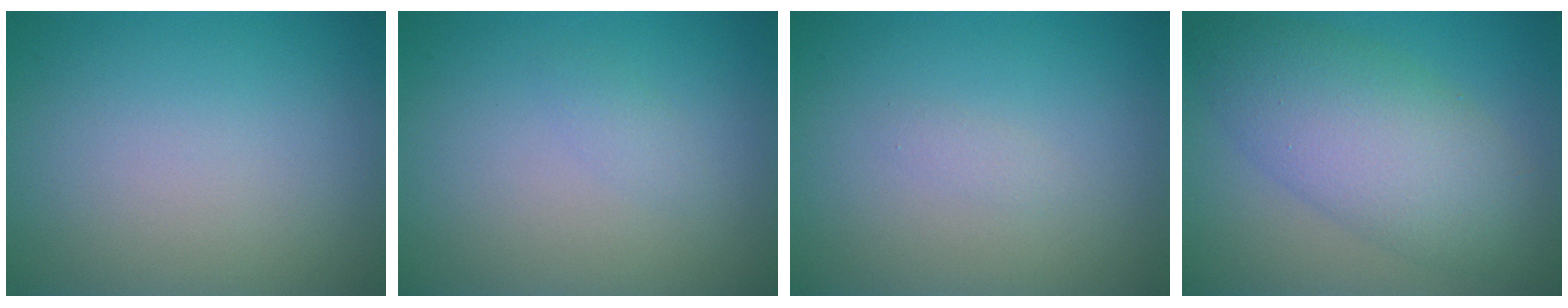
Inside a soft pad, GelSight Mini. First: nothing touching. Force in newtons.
{"total": 0.8, "press": 0.8, "slide": 0.0}
{"total": 0.6, "press": 0.6, "slide": 0.0}
{"total": 7.5, "press": 7.5, "slide": 0.2}